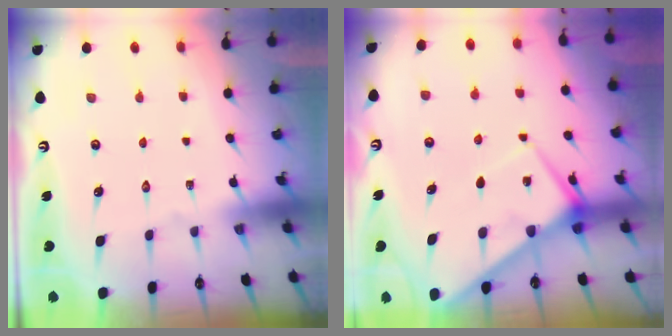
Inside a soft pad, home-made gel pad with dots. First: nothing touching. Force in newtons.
{"total": 6.6, "press": 6.5, "slide": 0.7}